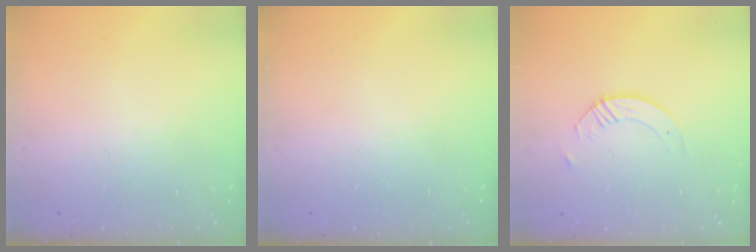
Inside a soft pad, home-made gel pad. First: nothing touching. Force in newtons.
{"total": 0.0}
{"total": 3.5, "press": 3.5, "slide": 0.4}